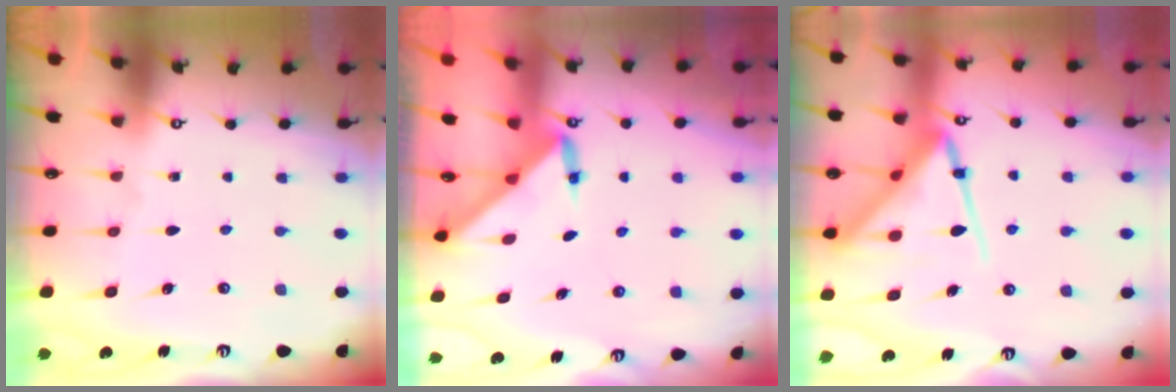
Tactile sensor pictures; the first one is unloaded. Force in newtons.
{"total": 3.0, "press": 3.0, "slide": 0.3}
{"total": 14.9, "press": 14.8, "slide": 1.5}